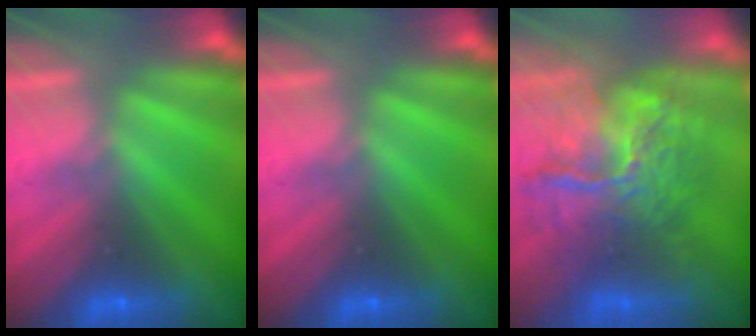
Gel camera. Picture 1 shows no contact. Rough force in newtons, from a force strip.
{"total": 0.0}
{"total": 10.0}